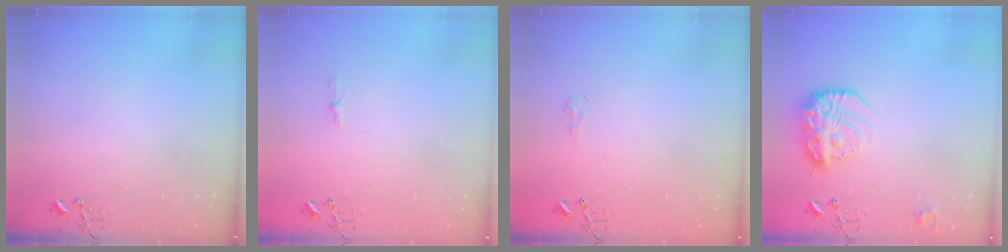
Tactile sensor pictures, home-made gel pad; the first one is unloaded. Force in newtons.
{"total": 3.7, "press": 3.7, "slide": 0.5}
{"total": 6.9, "press": 6.8, "slide": 0.8}
{"total": 18.0, "press": 18.0, "slide": 1.3}